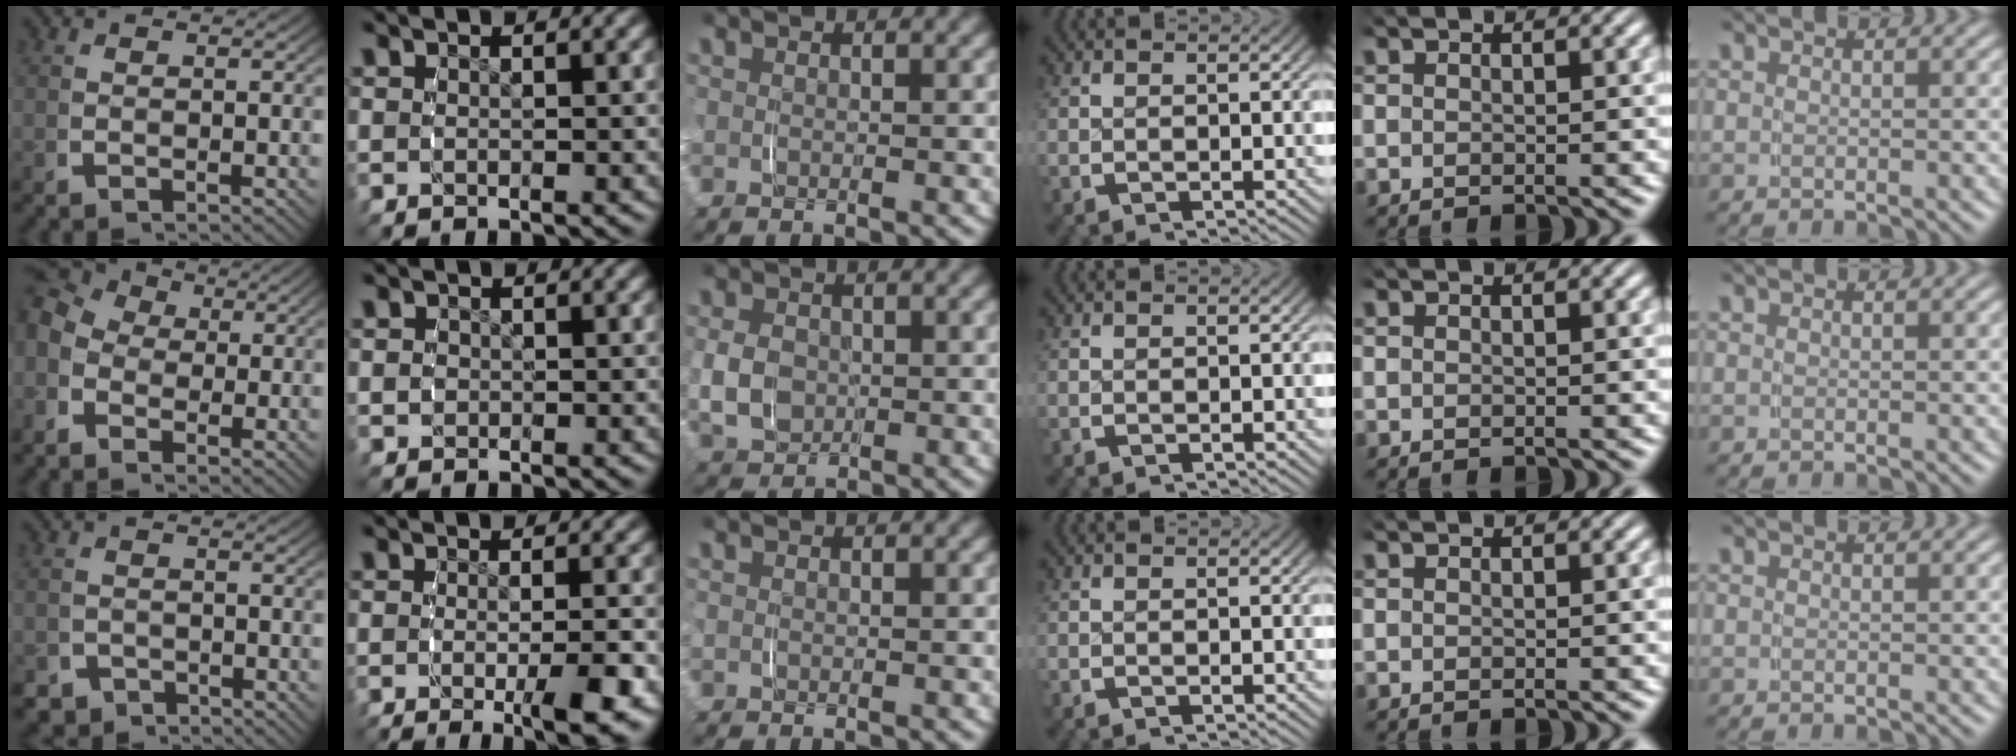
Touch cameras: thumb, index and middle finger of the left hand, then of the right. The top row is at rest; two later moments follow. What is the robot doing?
{"motion": "grasp_and_lifting", "object": "paper towel"}